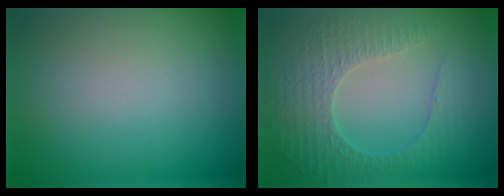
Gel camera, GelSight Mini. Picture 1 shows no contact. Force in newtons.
{"total": 4.7, "press": 3.3, "slide": 3.3}